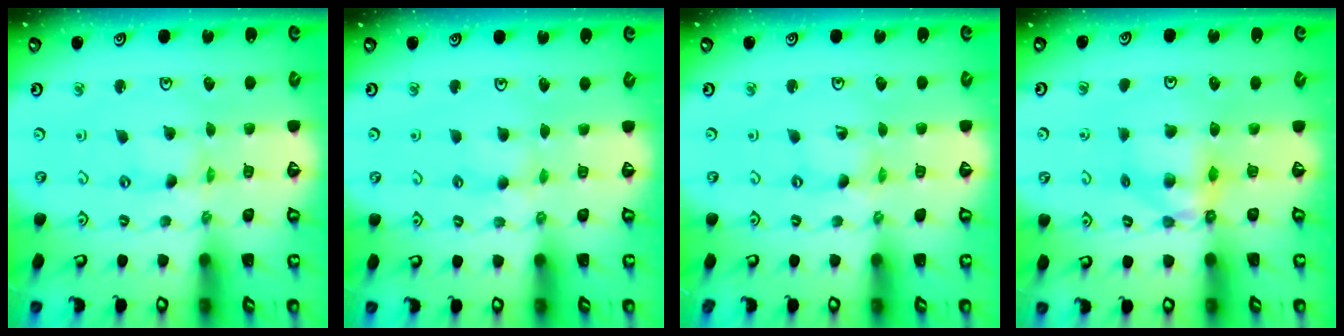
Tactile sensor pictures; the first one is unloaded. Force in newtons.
{"total": 2.7, "press": 2.6, "slide": 0.5}
{"total": 0.0}
{"total": 5.8, "press": 5.8, "slide": 0.2}